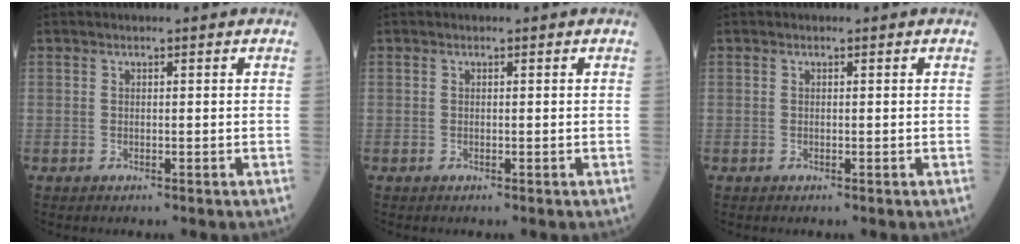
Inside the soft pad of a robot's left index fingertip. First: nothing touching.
{"total": 0.0}
{"total": 0.0}